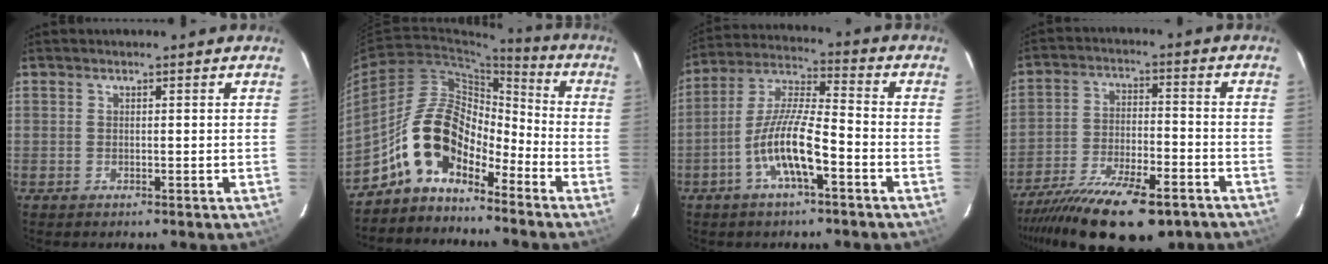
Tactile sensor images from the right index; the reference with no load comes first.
{"total": 12.1, "force": [-8.2, 5.6, 6.8], "torque": [-0.126, 0.027, -0.164]}
{"total": 11.0, "force": [-4.9, 2.1, 9.6], "torque": [-0.199, 0.002, -0.095]}
{"total": 20.8, "force": [-15.5, 6.7, 12.2], "torque": [-0.234, -0.042, -0.241]}